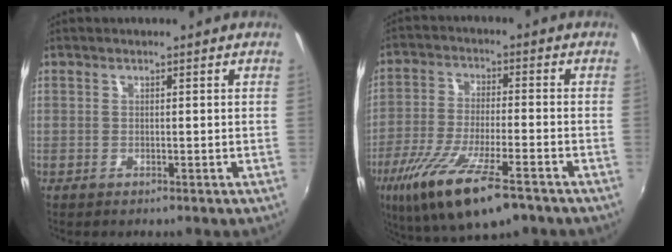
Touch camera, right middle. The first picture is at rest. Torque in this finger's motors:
{"motor_torque": [1.31, -0.83, 0.37, 0.21]}